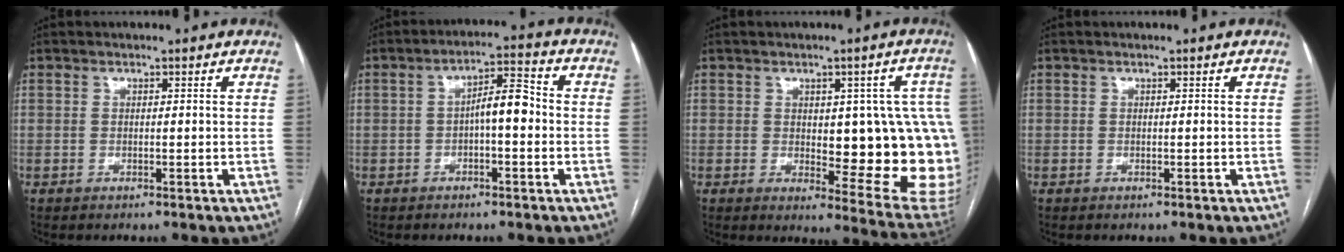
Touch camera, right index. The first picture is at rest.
{"total": 5.7, "force": [-0.7, 1.6, 5.5], "torque": [-0.088, 0.026, -0.011]}
{"total": 15.6, "force": [-0.1, 5.7, 14.5], "torque": [-0.125, 0.004, 0.015]}
{"total": 0.0}